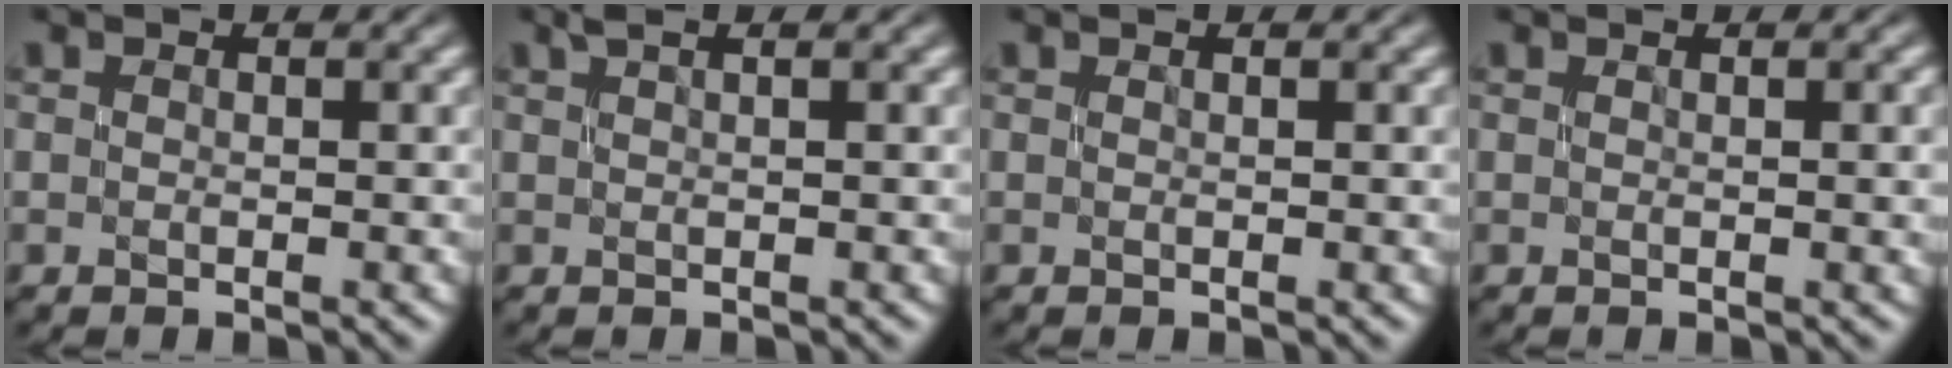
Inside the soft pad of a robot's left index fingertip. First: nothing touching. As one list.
[{"total": 1.0, "force": [0.6, 0.0, 0.8], "torque": [-0.015, 0.005, 0.010]}, {"total": 0.0}, {"total": 1.7, "force": [0.0, 0.5, 1.7], "torque": [-0.019, -0.001, 0.000]}]